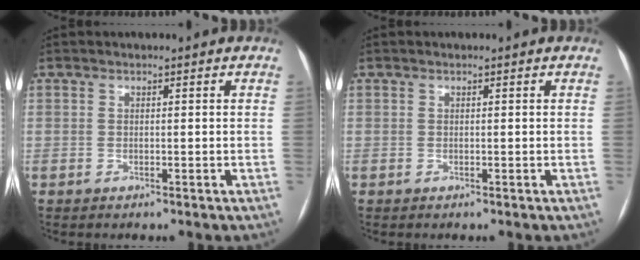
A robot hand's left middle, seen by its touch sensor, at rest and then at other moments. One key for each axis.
{"total": 0.0}